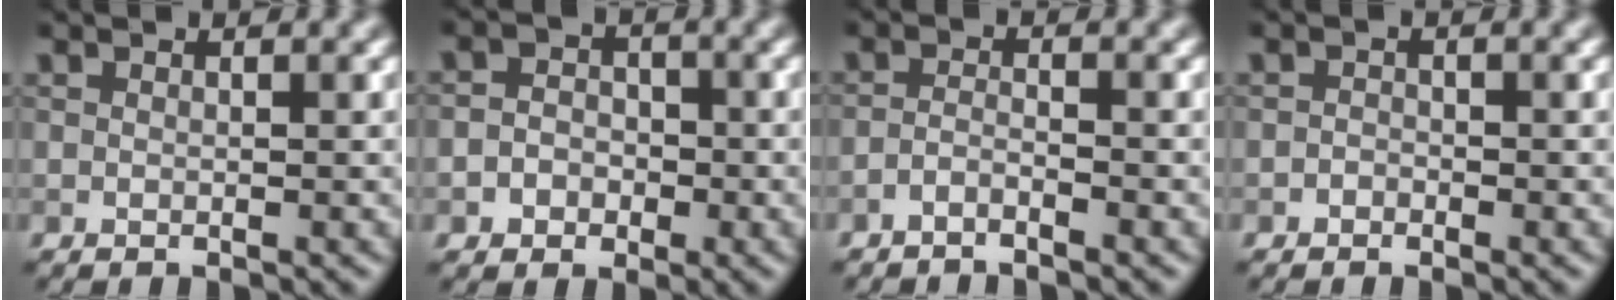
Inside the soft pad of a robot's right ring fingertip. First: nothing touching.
{"total": 3.0, "force": [-0.9, 2.7, 1.1], "torque": [0.010, 0.003, -0.033]}
{"total": 1.4, "force": [-1.1, 0.2, 0.7], "torque": [-0.014, 0.002, -0.027]}
{"total": 0.7, "force": [-0.5, 0.5, 0.2], "torque": [0.000, 0.000, -0.010]}